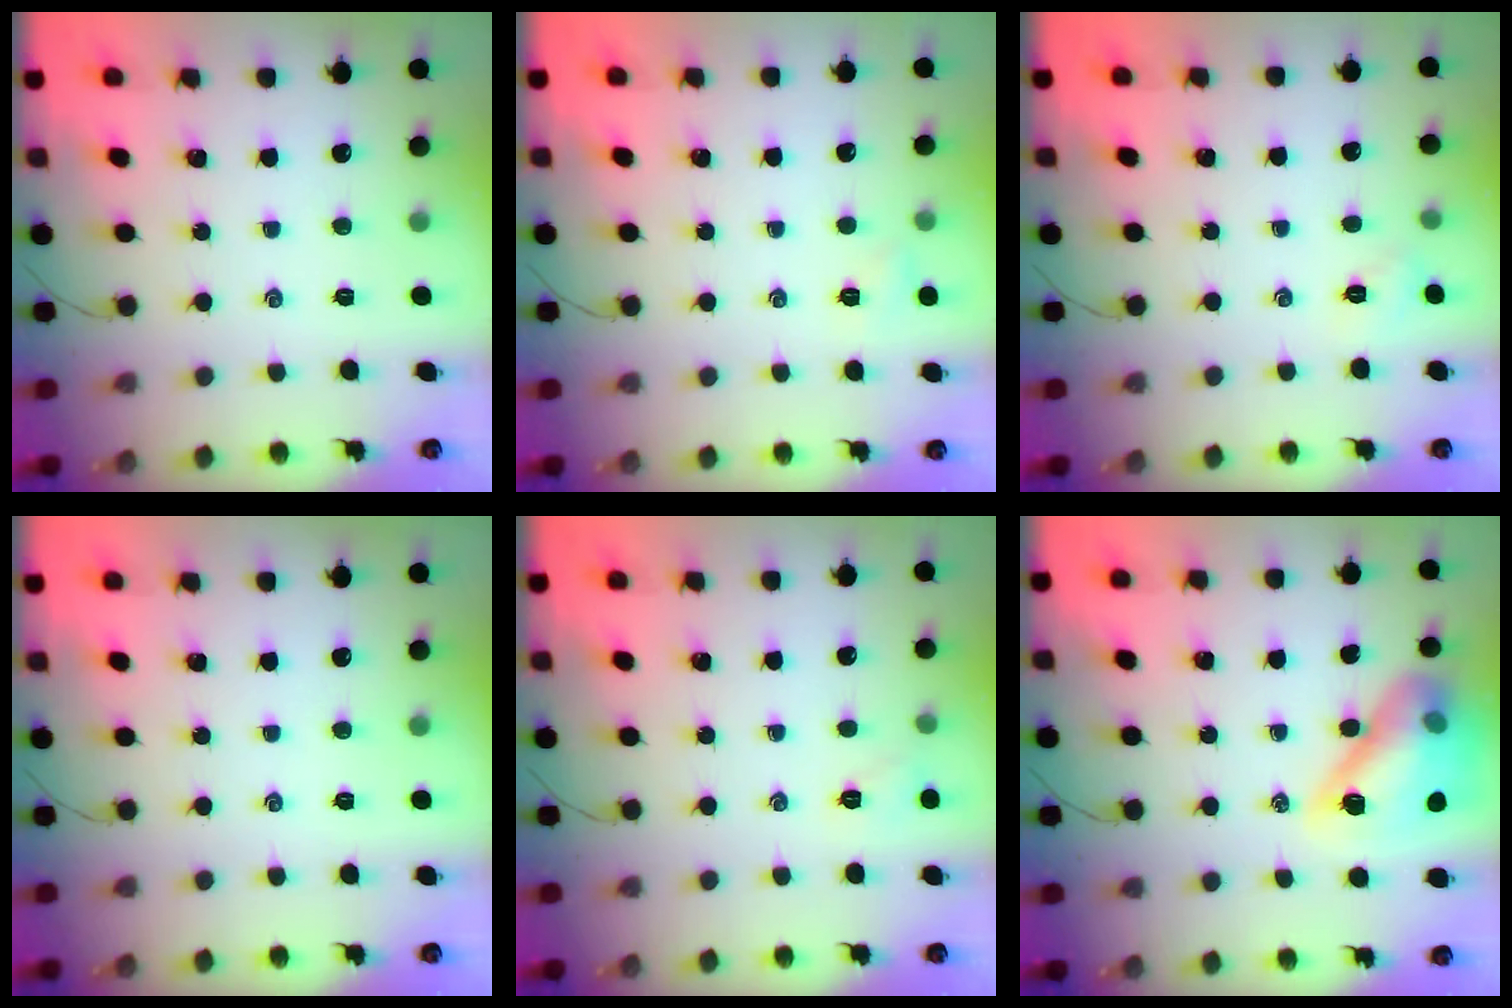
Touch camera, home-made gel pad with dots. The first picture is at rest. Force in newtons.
{"total": 2.8, "press": 2.7, "slide": 0.8}
{"total": 2.0, "press": 1.9, "slide": 0.6}
{"total": 0.0}
{"total": 5.0, "press": 4.8, "slide": 1.2}
{"total": 16.6, "press": 16.5, "slide": 2.6}